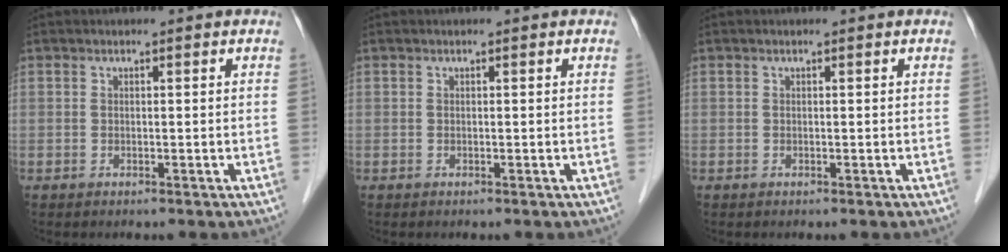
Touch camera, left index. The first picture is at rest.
{"total": 0.0}
{"total": 0.0}